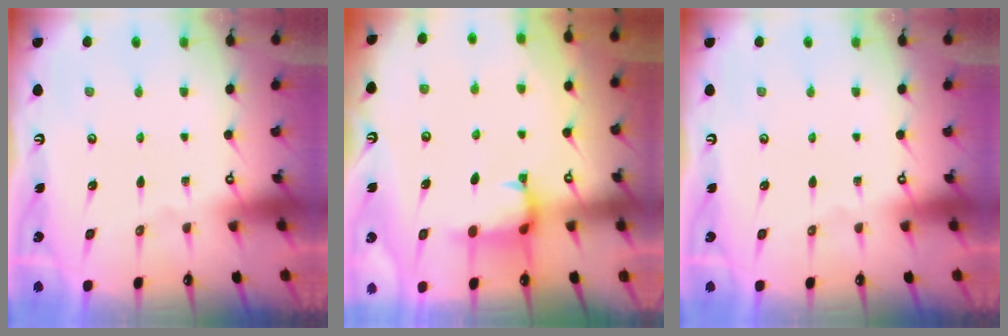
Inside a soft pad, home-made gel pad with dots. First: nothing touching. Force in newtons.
{"total": 1.3, "press": 1.2, "slide": 0.3}
{"total": 0.0}